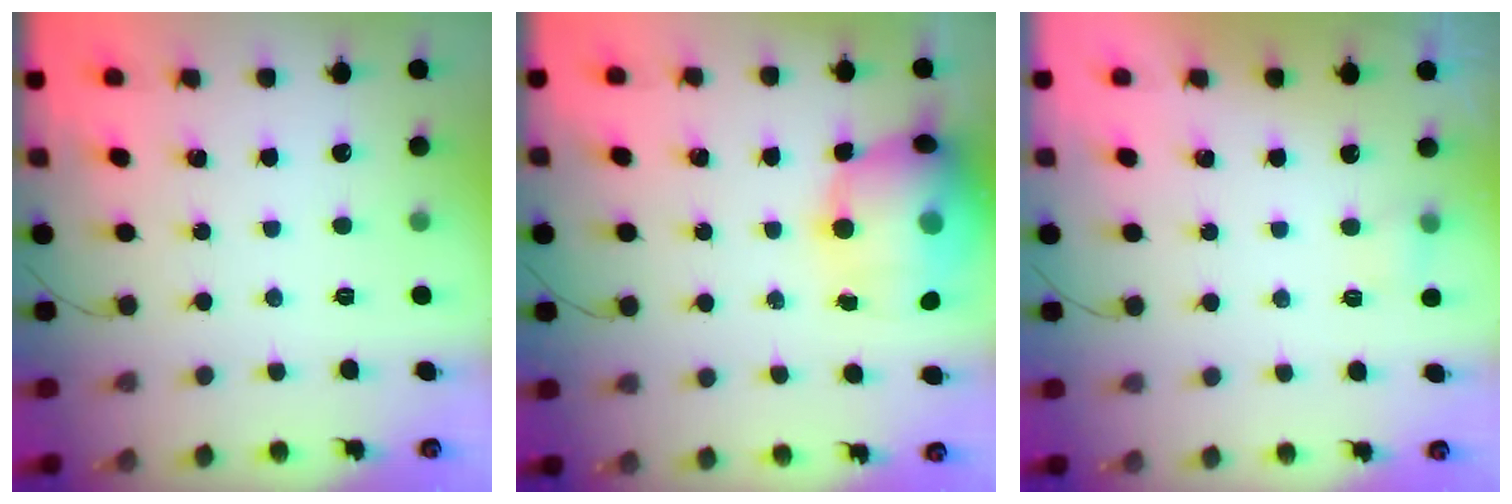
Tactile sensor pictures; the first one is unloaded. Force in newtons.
{"total": 20.0, "press": 17.8, "slide": 9.1}
{"total": 3.2, "press": 3.0, "slide": 0.9}